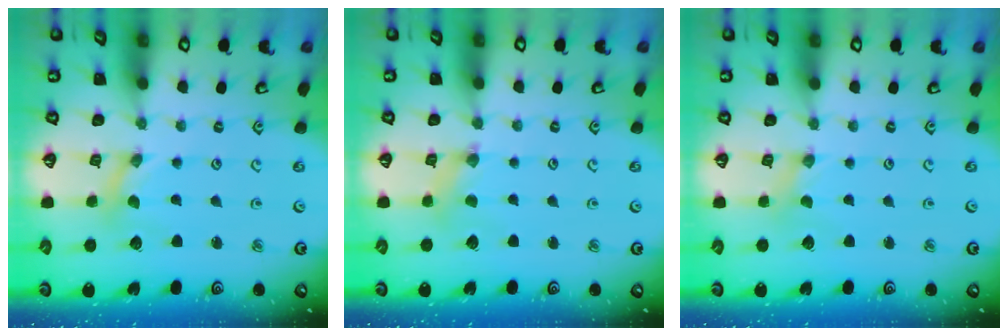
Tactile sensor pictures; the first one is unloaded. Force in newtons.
{"total": 1.3, "press": 1.3, "slide": 0.3}
{"total": 0.0}